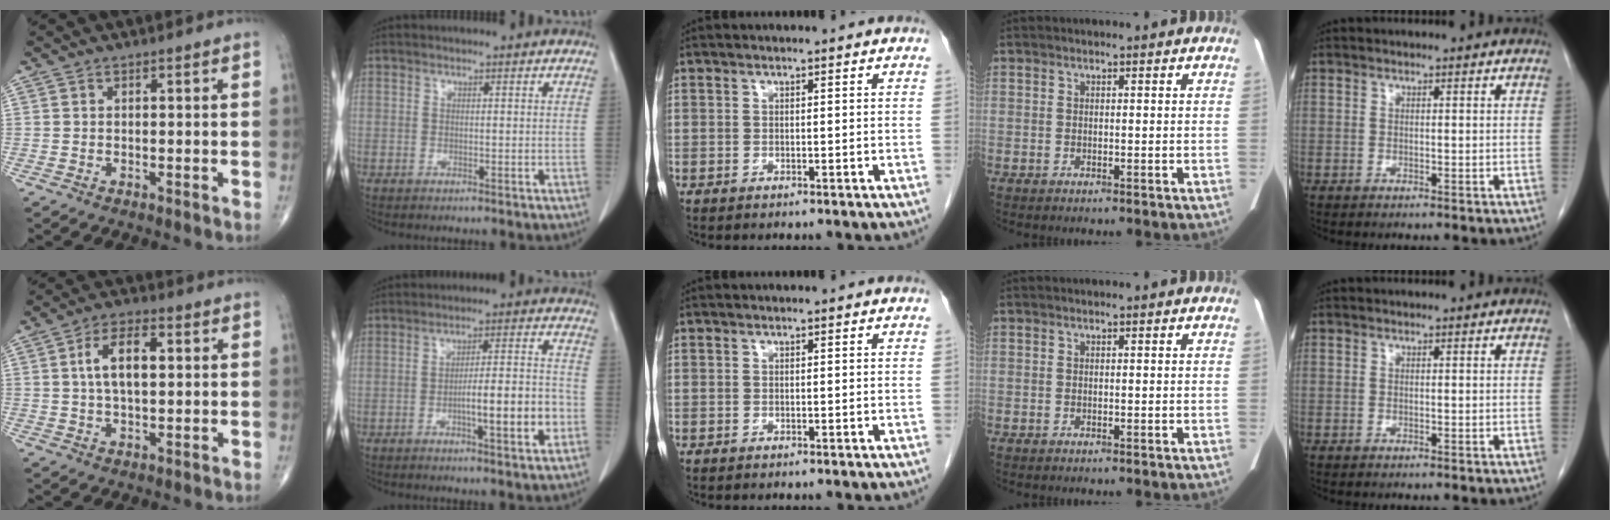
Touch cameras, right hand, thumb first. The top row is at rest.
{"thumb": {"total": 8.4, "force": [1.5, 4.1, 7.2], "torque": [-0.124, 0.012, 0.023]}, "index": {"total": 9.4, "force": [-3.1, 1.0, 8.9], "torque": [-0.136, 0.010, -0.047]}}